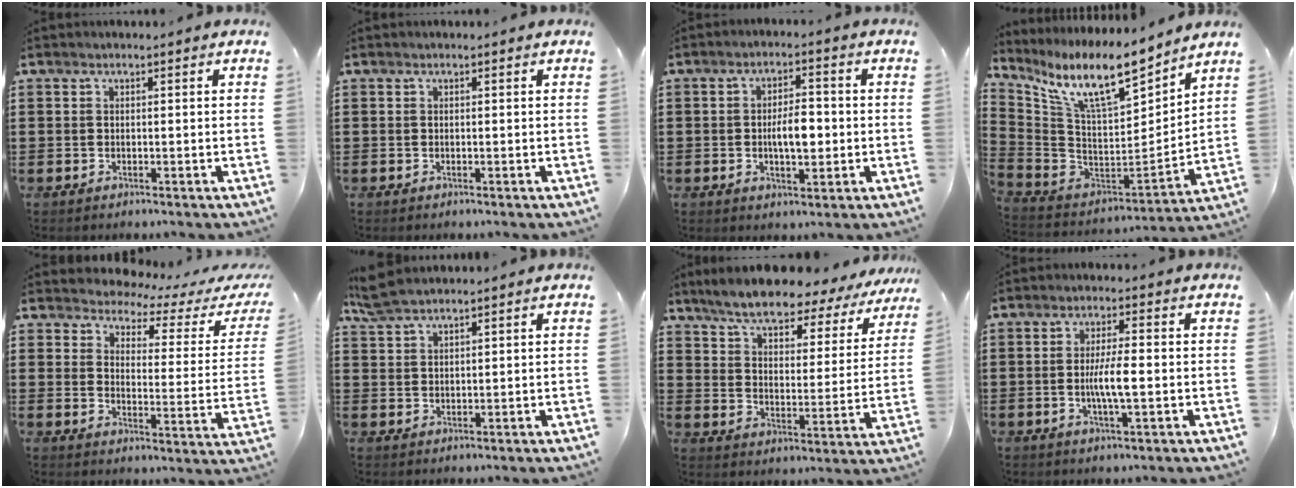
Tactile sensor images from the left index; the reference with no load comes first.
{"total": 0.0}
{"total": 5.3, "force": [-0.5, 2.2, 4.8], "torque": [-0.079, 0.003, -0.013]}
{"total": 12.6, "force": [9.2, 2.4, 8.4], "torque": [-0.184, -0.057, 0.156]}
{"total": 2.9, "force": [2.7, 0.7, 0.7], "torque": [-0.036, -0.022, 0.038]}
{"total": 3.7, "force": [3.1, 0.8, 1.8], "torque": [-0.045, -0.001, 0.059]}
{"total": 7.3, "force": [6.7, 0.7, 3.0], "torque": [-0.091, -0.039, 0.112]}
{"total": 5.2, "force": [-0.6, 0.8, 5.1], "torque": [-0.103, -0.004, -0.017]}